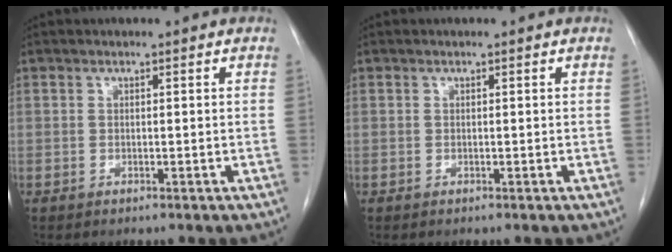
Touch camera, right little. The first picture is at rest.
{"total": 0.0}